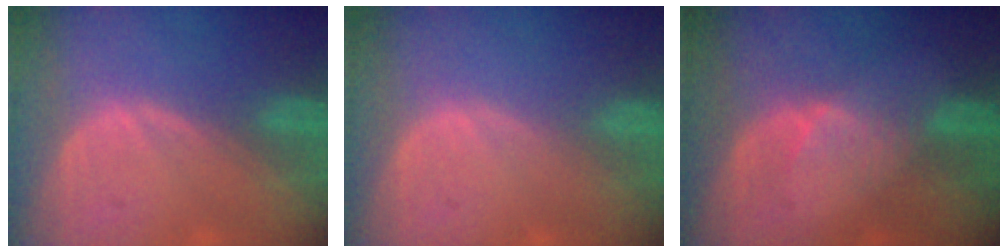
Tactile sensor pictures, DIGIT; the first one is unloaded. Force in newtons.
{"total": 0.0}
{"total": 2.7, "press": 2.7, "slide": 0.3}